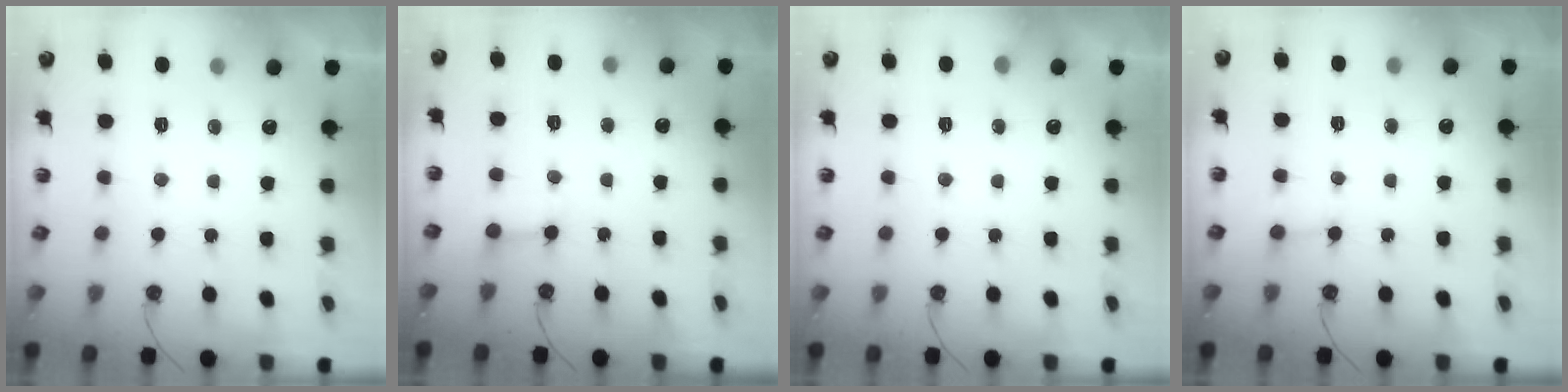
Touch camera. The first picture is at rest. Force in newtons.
{"total": 2.5, "press": 2.5, "slide": 0.4}
{"total": 4.2, "press": 4.2, "slide": 0.3}
{"total": 2.8, "press": 2.8, "slide": 0.2}